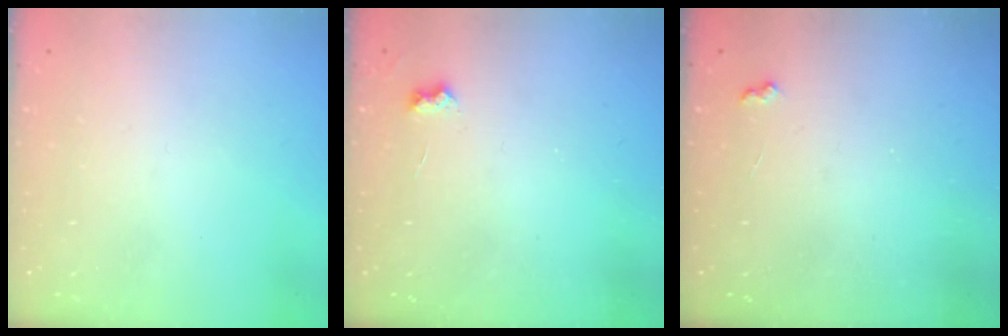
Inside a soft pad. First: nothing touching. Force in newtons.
{"total": 3.8, "press": 3.8, "slide": 0.5}
{"total": 3.6, "press": 3.6, "slide": 0.6}